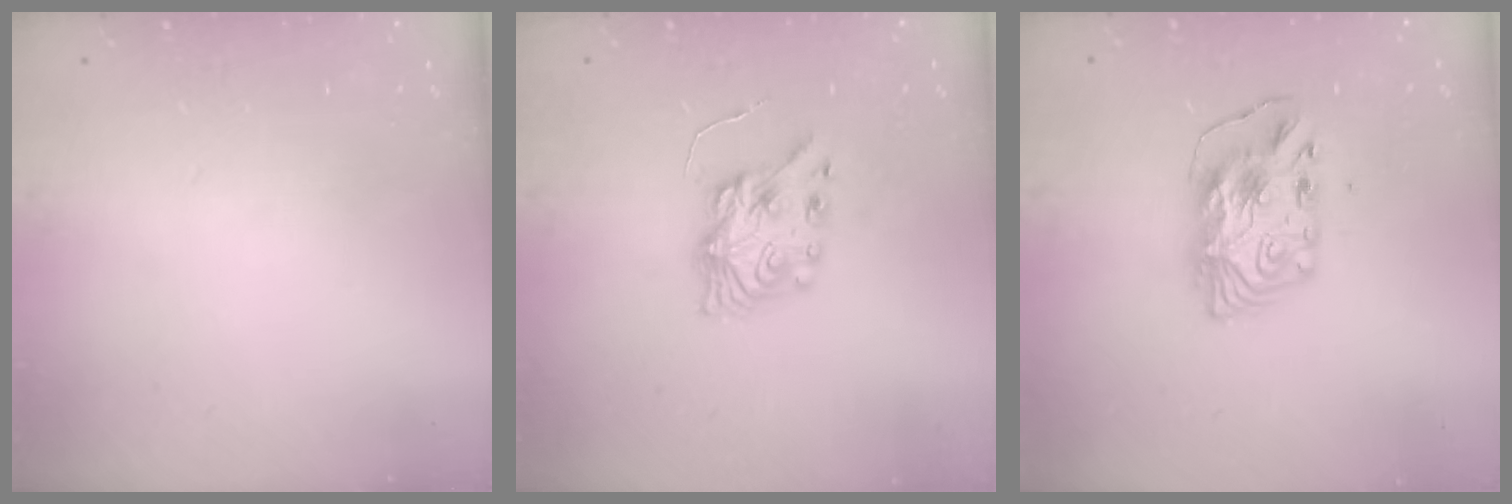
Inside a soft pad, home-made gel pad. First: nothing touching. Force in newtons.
{"total": 8.1, "press": 8.1, "slide": 0.2}
{"total": 9.4, "press": 9.4, "slide": 0.8}